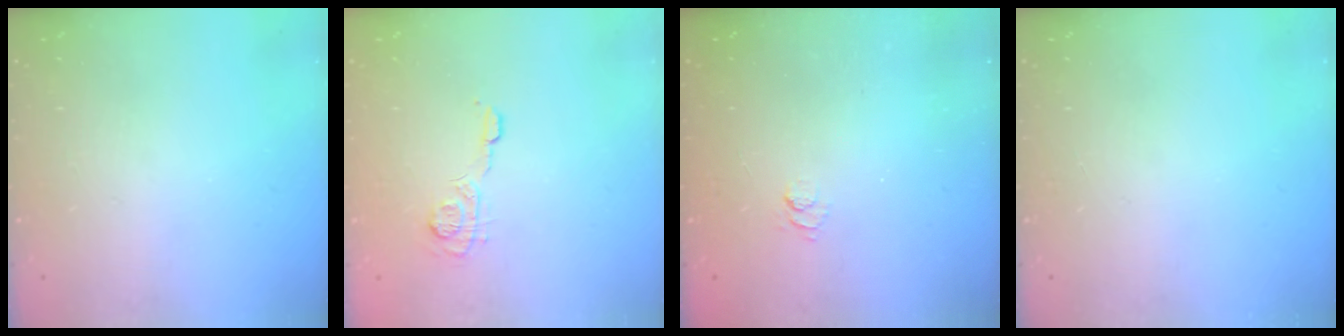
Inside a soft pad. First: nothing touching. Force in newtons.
{"total": 8.1, "press": 8.1, "slide": 0.7}
{"total": 2.5, "press": 2.0, "slide": 1.4}
{"total": 0.0}